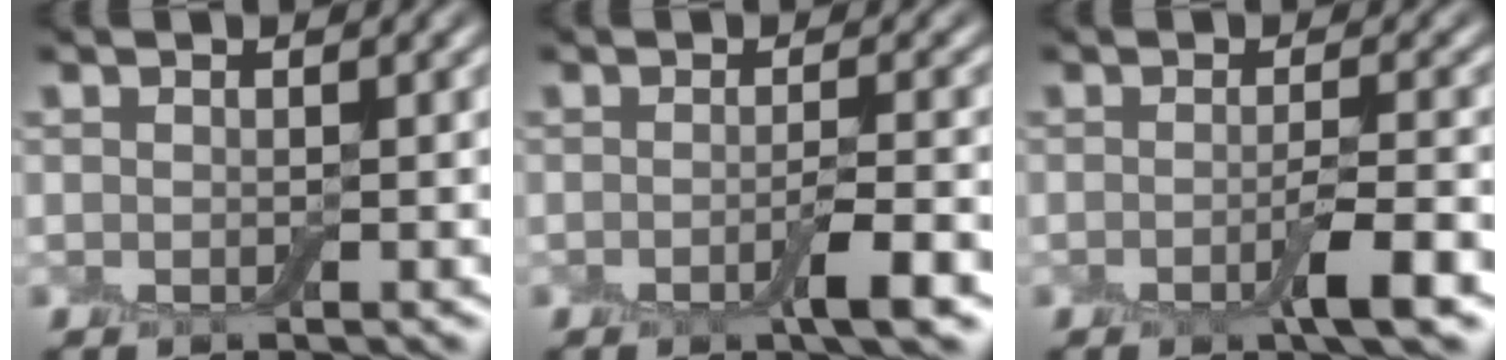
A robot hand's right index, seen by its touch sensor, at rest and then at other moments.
{"total": 2.9, "force": [-1.4, 0.4, 2.5], "torque": [-0.041, -0.005, -0.023]}
{"total": 3.1, "force": [-1.4, 0.4, 2.7], "torque": [-0.045, -0.004, -0.025]}